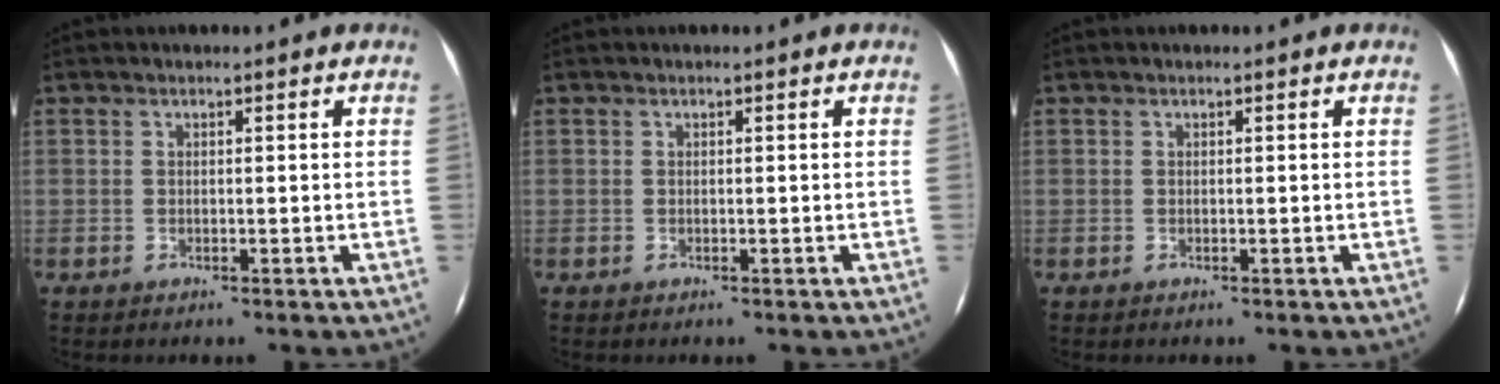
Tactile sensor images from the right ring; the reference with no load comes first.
{"total": 0.0}
{"total": 0.0}